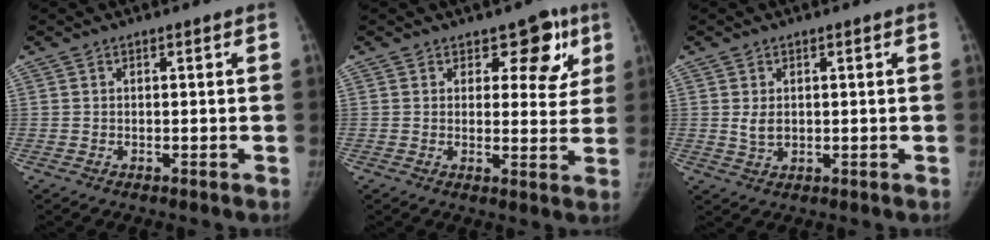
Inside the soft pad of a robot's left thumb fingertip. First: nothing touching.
{"total": 7.8, "force": [4.2, 4.8, 4.5], "torque": [-0.006, -0.016, 0.049]}
{"total": 2.8, "force": [0.5, 1.8, 2.1], "torque": [-0.034, -0.006, 0.015]}